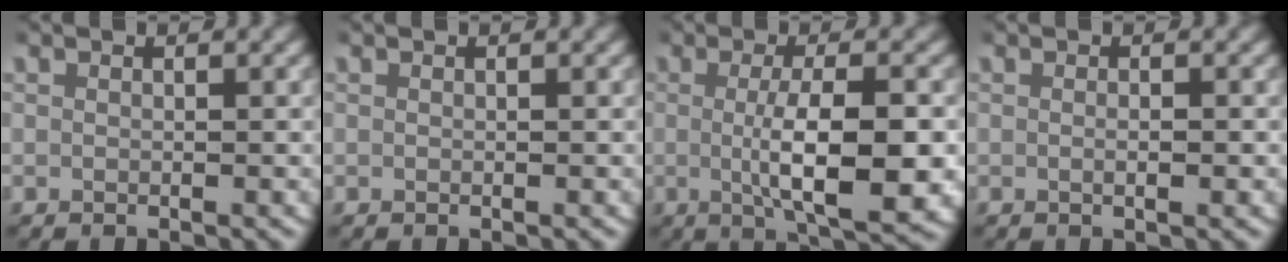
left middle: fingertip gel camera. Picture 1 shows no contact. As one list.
[{"total": 0.0}, {"total": 6.7, "force": [-0.7, 1.7, 6.4], "torque": [-0.105, -0.010, -0.007]}, {"total": 0.7, "force": [-0.1, 0.1, 0.7], "torque": [-0.012, -0.001, -0.002]}]